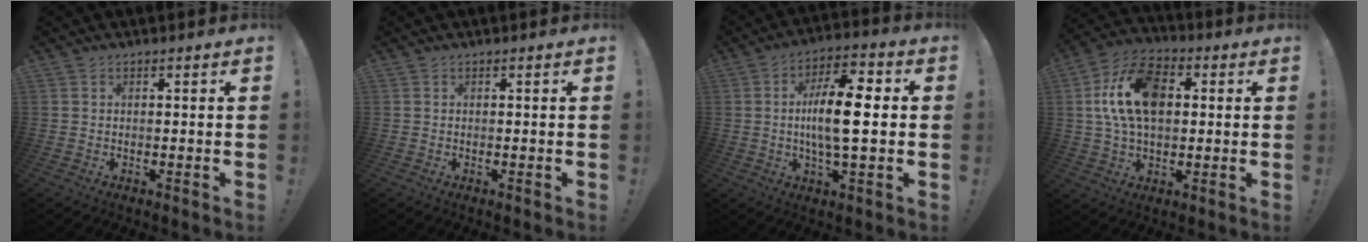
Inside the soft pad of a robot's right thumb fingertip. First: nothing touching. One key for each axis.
{"total": 0.0}
{"total": 14.5, "fx": -0.2, "fy": 4.8, "fz": 13.7, "tx": -0.236, "ty": 0.004, "tz": -0.015}
{"total": 17.1, "fx": 3.1, "fy": 11.1, "fz": 12.7, "tx": -0.226, "ty": 0.005, "tz": 0.056}